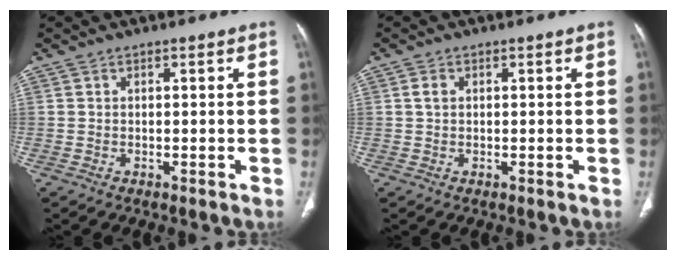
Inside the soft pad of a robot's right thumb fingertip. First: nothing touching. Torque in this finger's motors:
{"motor_torque": [0.07, 0.05, 0.32, -0.16, 0.04]}